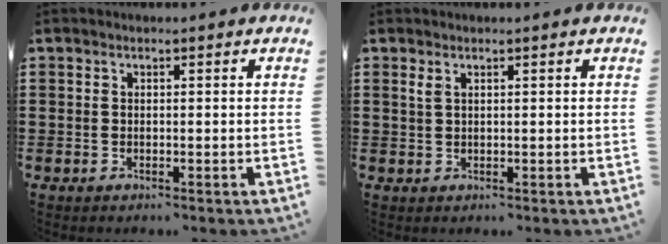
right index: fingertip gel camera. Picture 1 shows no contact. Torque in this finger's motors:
{"motor_torque": [0.06, -0.05, 0.04, 0.03]}